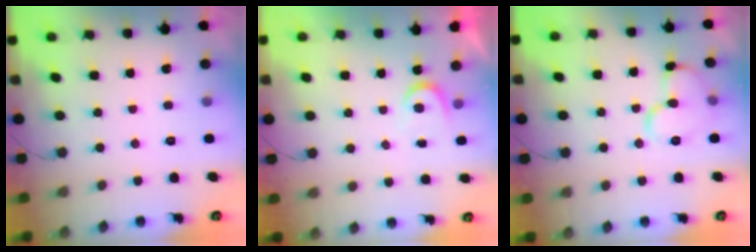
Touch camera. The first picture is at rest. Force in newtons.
{"total": 3.4, "press": 3.4, "slide": 0.4}
{"total": 11.3, "press": 11.2, "slide": 1.3}